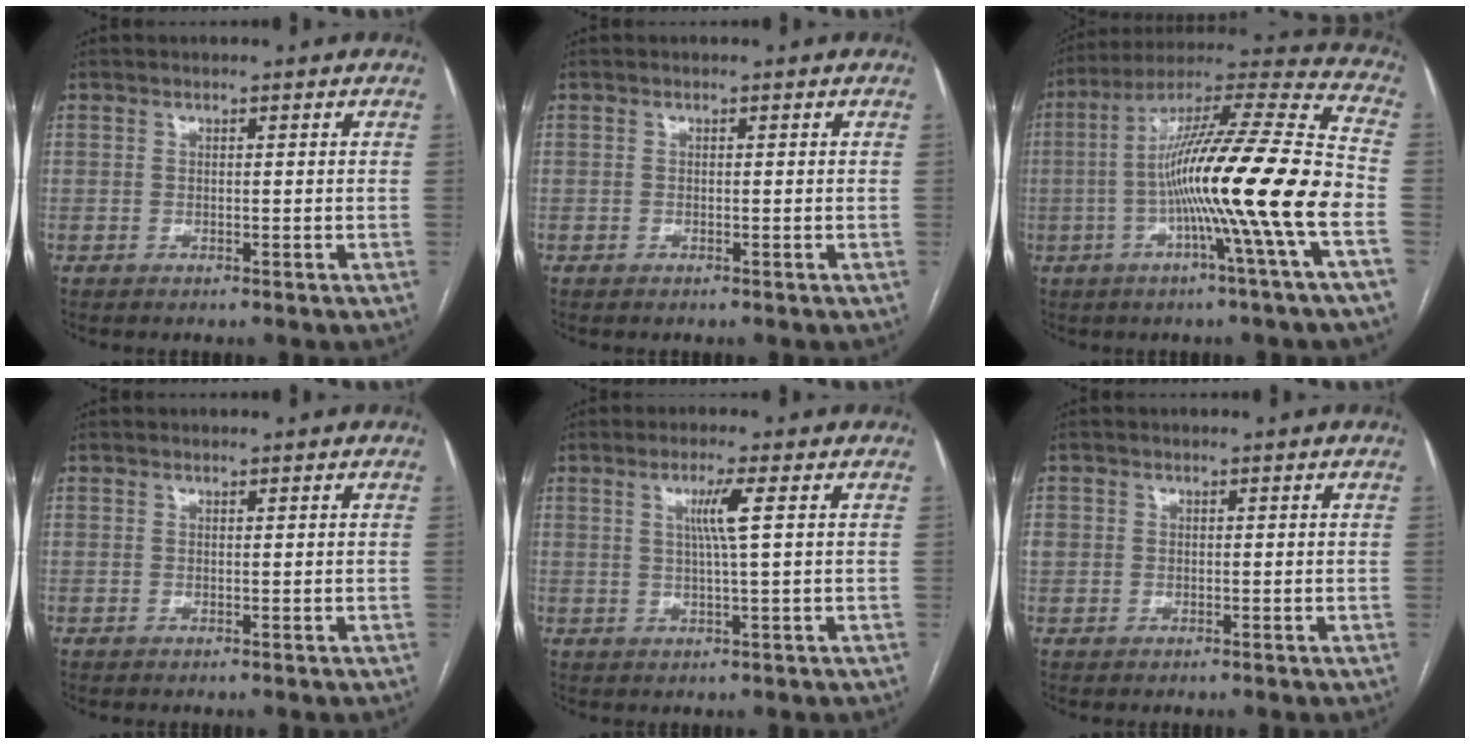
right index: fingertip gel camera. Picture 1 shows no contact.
{"total": 0.0}
{"total": 20.8, "force": [-4.7, -1.5, 20.2], "torque": [-0.334, 0.002, -0.096]}
{"total": 0.0}
{"total": 4.1, "force": [1.1, -0.7, 3.9], "torque": [-0.075, 0.000, 0.020]}
{"total": 2.4, "force": [0.2, 2.2, 0.8], "torque": [-0.027, 0.015, 0.012]}